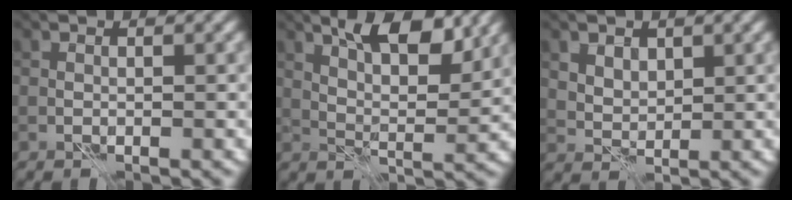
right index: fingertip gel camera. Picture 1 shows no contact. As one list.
[{"total": 7.3, "force": [4.4, 2.6, 5.2], "torque": [-0.079, 0.006, 0.069]}, {"total": 2.8, "force": [1.6, 1.9, 1.3], "torque": [-0.029, -0.002, 0.036]}]